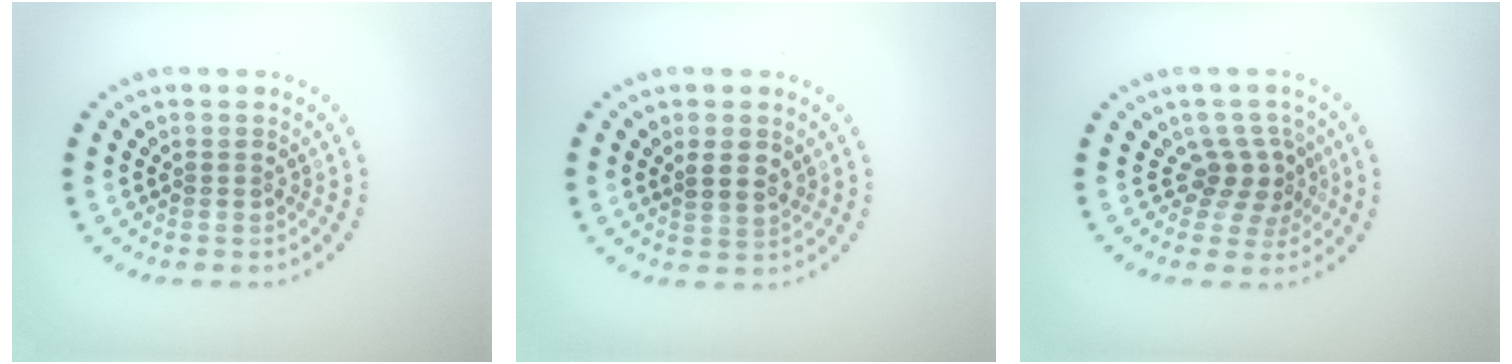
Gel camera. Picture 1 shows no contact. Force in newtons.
{"total": 2.1, "press": 2.0, "slide": 0.8}
{"total": 2.6, "press": 1.8, "slide": 1.9}